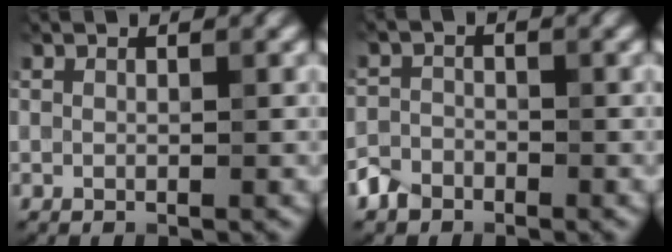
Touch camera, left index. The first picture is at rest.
{"total": 2.2, "force": [-1.7, 1.4, 0.2], "torque": [0.001, 0.006, -0.039]}